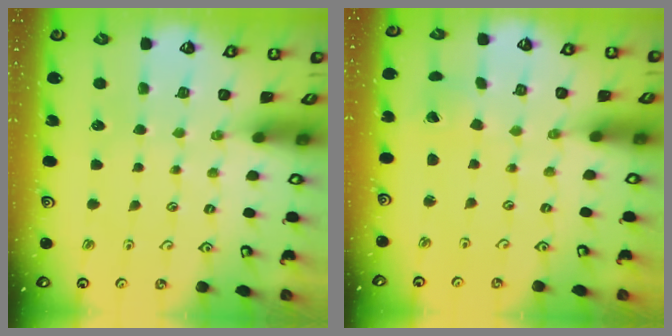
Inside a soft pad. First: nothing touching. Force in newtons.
{"total": 1.7, "press": 1.7, "slide": 0.1}